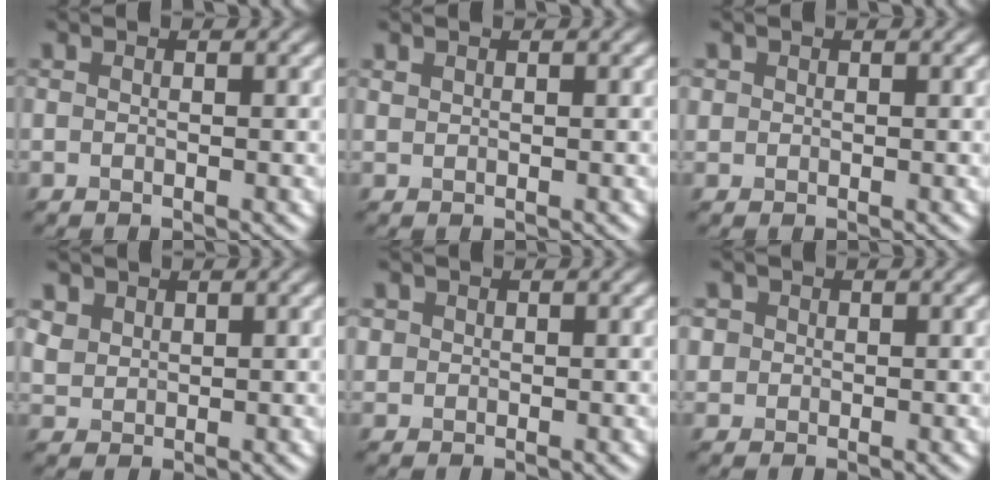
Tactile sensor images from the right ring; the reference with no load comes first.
{"total": 1.3, "force": [0.0, -0.8, -1.0], "torque": [-0.003, 0.000, 0.023]}
{"total": 1.1, "force": [-0.1, -0.5, -1.0], "torque": [0.000, 0.000, 0.019]}
{"total": 1.3, "force": [0.9, 0.3, -1.0], "torque": [-0.013, -0.001, 0.048]}
{"total": 1.0, "force": [0.0, -0.2, -1.0], "torque": [0.000, 0.002, 0.019]}
{"total": 1.0, "force": [0.4, 0.6, -0.7], "torque": [-0.010, 0.008, 0.020]}